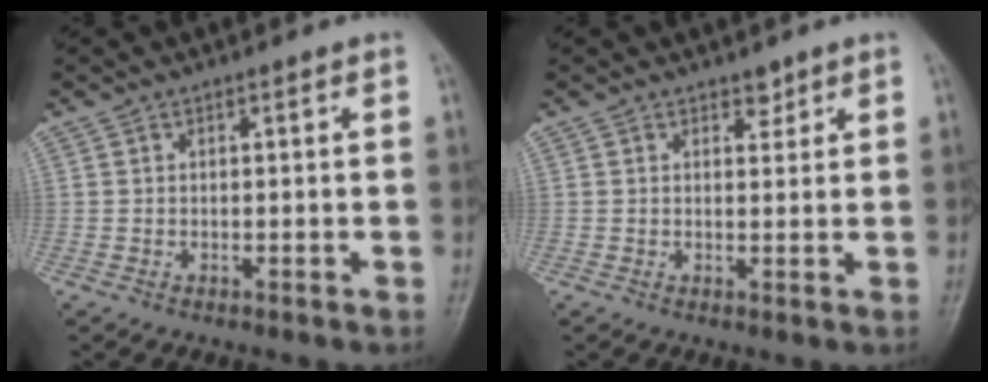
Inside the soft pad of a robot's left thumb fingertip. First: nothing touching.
{"total": 1.7, "force": [1.3, 1.0, 0.5], "torque": [0.006, -0.009, 0.017]}